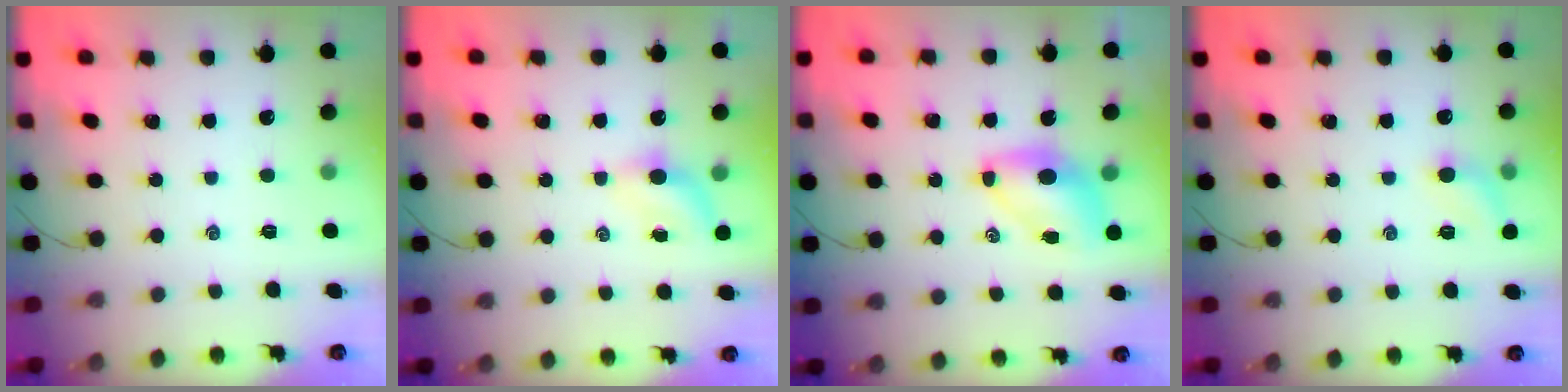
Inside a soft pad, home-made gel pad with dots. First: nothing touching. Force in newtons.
{"total": 5.8, "press": 5.7, "slide": 0.9}
{"total": 6.5, "press": 6.4, "slide": 1.2}
{"total": 6.5, "press": 6.2, "slide": 1.9}